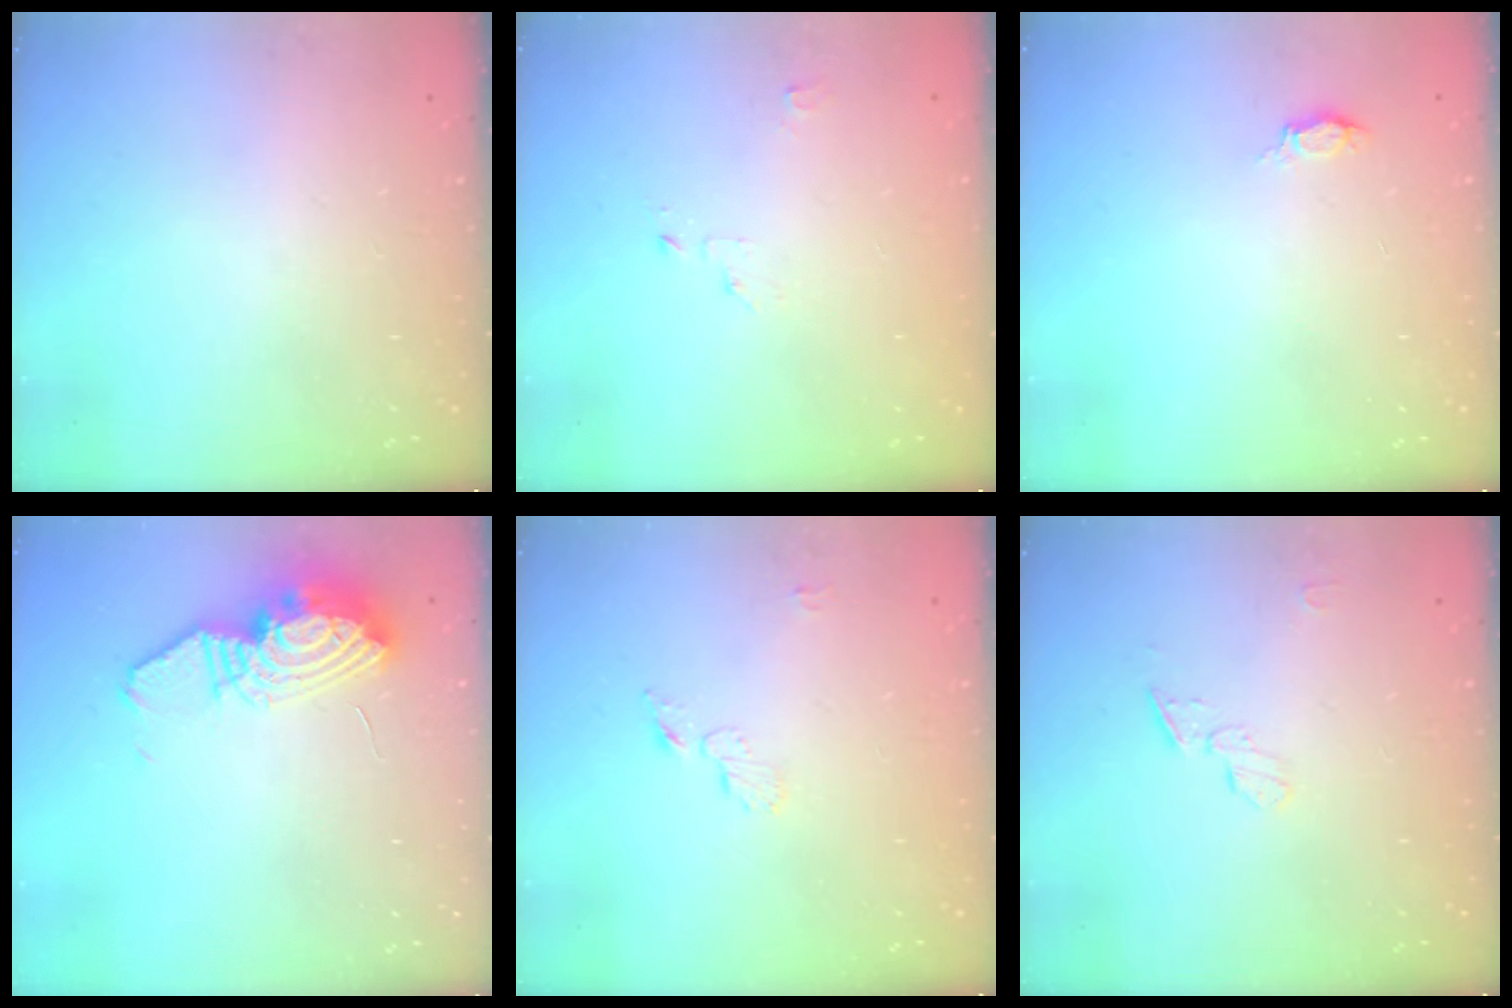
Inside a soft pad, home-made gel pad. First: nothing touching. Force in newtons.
{"total": 2.1, "press": 2.1, "slide": 0.2}
{"total": 4.2, "press": 4.1, "slide": 0.6}
{"total": 15.2, "press": 15.1, "slide": 1.2}
{"total": 4.6, "press": 4.6, "slide": 0.3}
{"total": 5.2, "press": 5.2, "slide": 0.3}